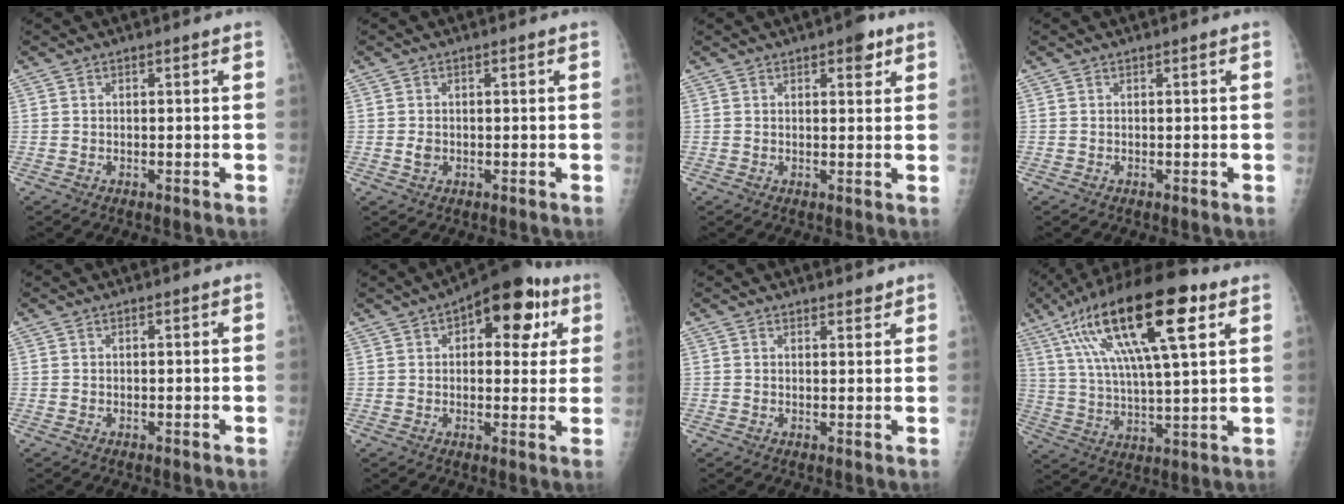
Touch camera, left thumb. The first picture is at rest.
{"total": 1.7, "force": [-0.2, 1.4, 1.0], "torque": [-0.011, 0.001, -0.002]}
{"total": 3.8, "force": [2.2, 1.7, 2.7], "torque": [-0.019, -0.007, 0.024]}
{"total": 0.0}
{"total": 0.0}
{"total": 14.4, "force": [5.8, 7.4, 10.9], "torque": [-0.093, 0.007, 0.069]}
{"total": 1.9, "force": [1.7, 0.8, 0.6], "torque": [0.004, -0.012, 0.020]}
{"total": 23.1, "force": [10.2, 6.6, 19.6], "torque": [-0.351, -0.001, 0.171]}